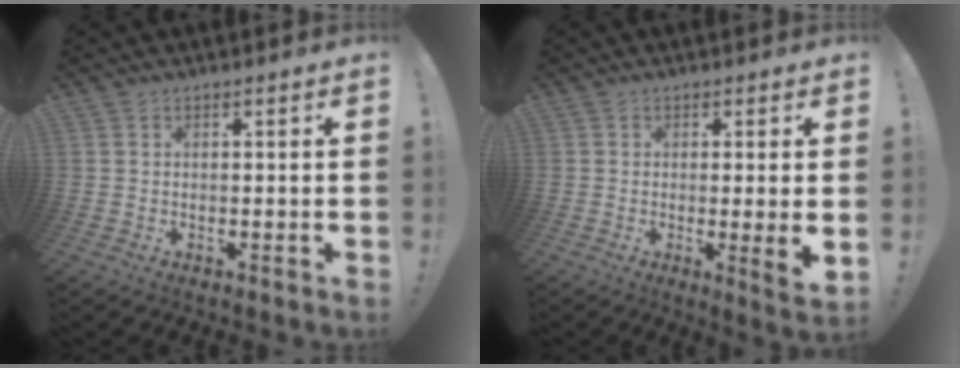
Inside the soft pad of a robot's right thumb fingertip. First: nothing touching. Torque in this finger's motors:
{"motor_torque": [-0.08, -0.16, -0.14, -0.06, 0.15]}